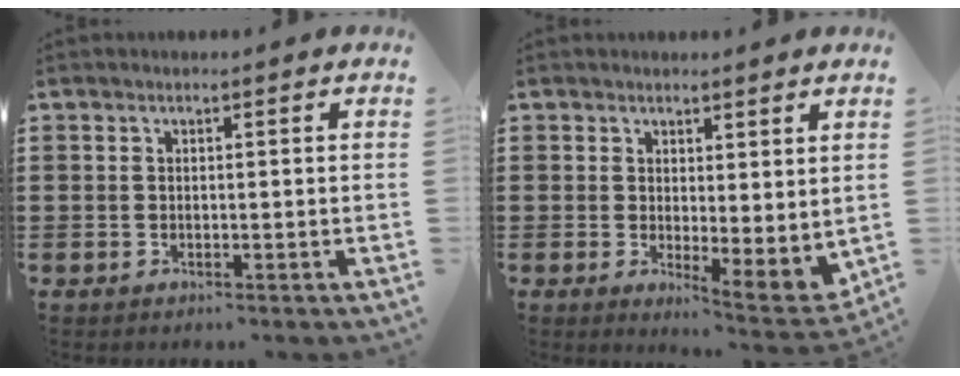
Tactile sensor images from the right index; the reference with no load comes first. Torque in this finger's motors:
{"motor_torque": [0.24, -0.14, 0.21, 0.06]}